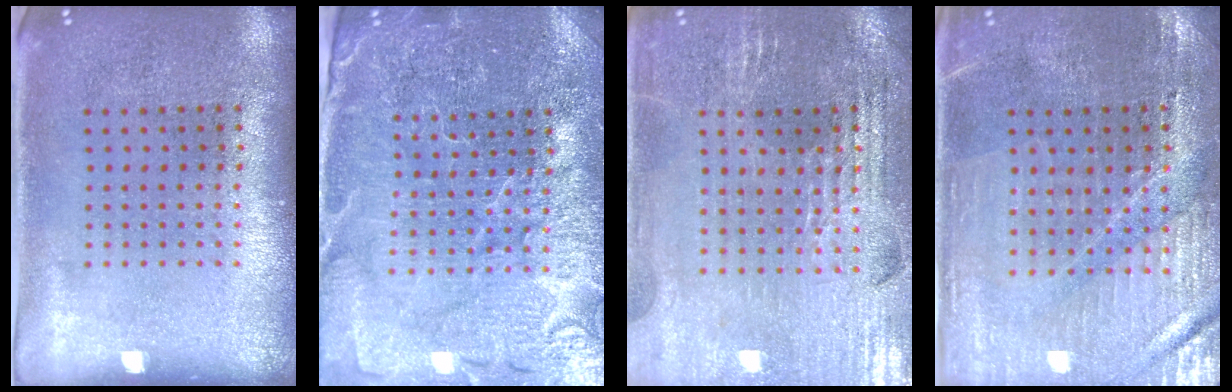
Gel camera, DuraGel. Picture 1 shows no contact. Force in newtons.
{"total": 4.2, "press": 4.0, "slide": 1.1}
{"total": 2.7, "press": 2.7, "slide": 0.5}
{"total": 1.7, "press": 1.7, "slide": 0.3}